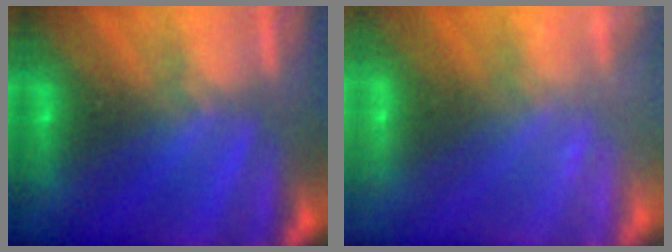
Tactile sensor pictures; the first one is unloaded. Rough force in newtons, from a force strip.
{"total": 2.2}